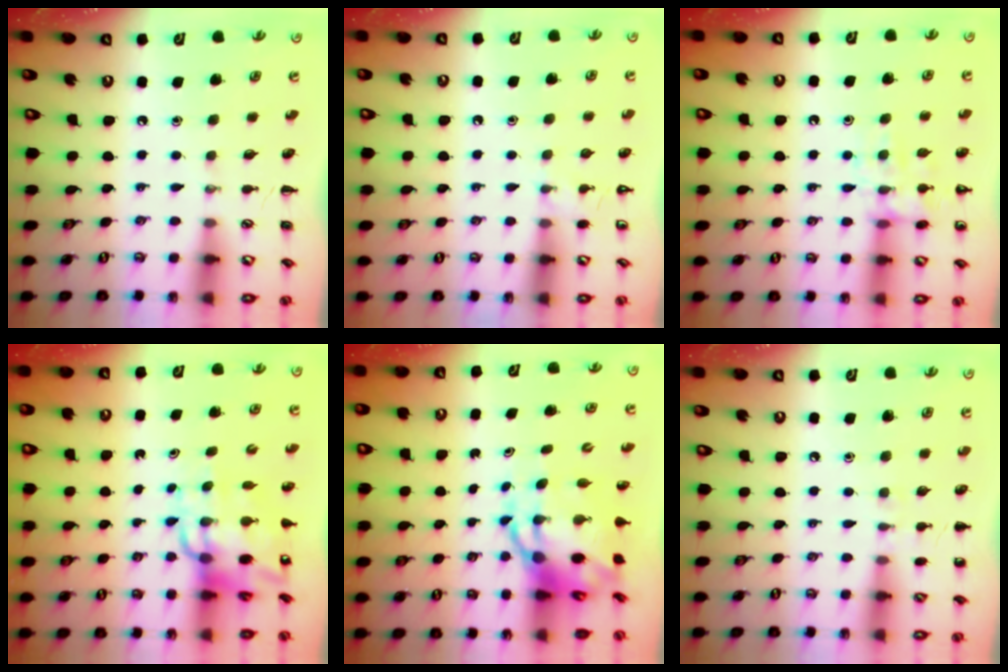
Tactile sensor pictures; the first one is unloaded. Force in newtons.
{"total": 3.5, "press": 3.3, "slide": 1.3}
{"total": 12.6, "press": 12.5, "slide": 1.8}
{"total": 13.4, "press": 12.8, "slide": 4.1}
{"total": 9.1, "press": 8.7, "slide": 2.7}
{"total": 5.0, "press": 4.8, "slide": 1.6}